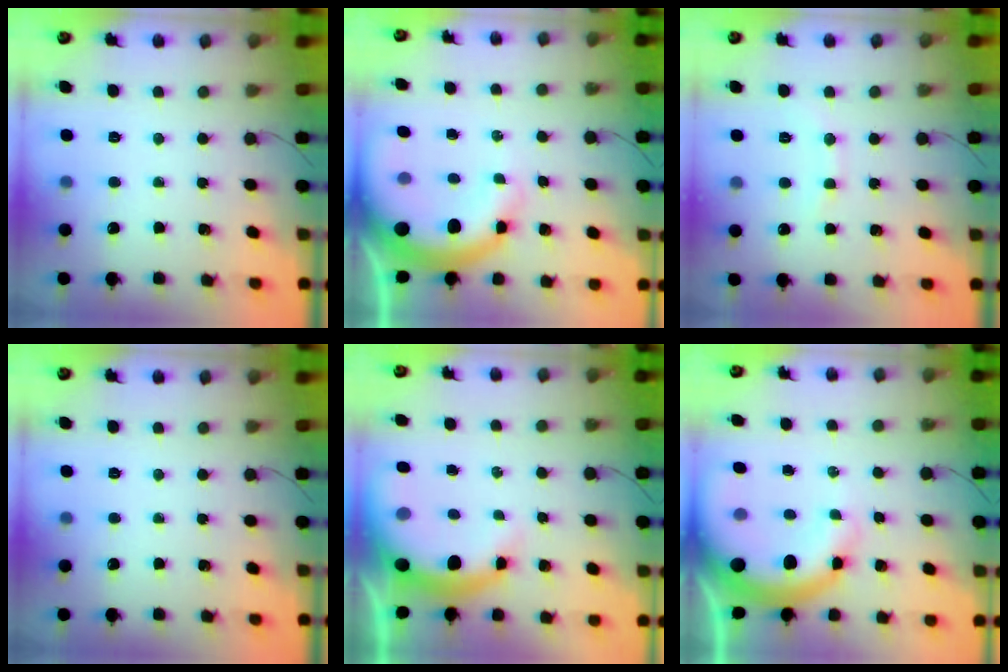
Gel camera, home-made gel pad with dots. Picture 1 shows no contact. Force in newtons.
{"total": 12.4, "press": 12.1, "slide": 2.5}
{"total": 5.9, "press": 5.7, "slide": 1.6}
{"total": 0.0}
{"total": 8.0, "press": 7.7, "slide": 1.9}
{"total": 12.4, "press": 12.1, "slide": 2.5}